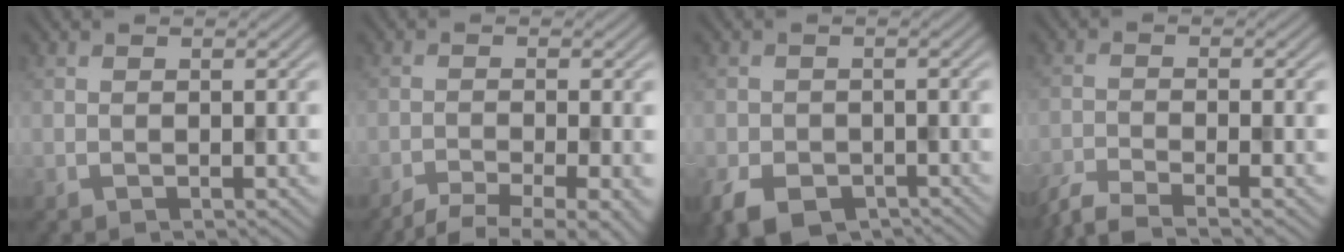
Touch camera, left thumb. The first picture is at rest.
{"total": 6.8, "force": [-5.1, 1.3, 4.3], "torque": [-0.062, -0.015, -0.080]}
{"total": 5.2, "force": [-3.2, 3.3, 2.6], "torque": [-0.049, -0.017, -0.058]}
{"total": 5.2, "force": [-4.3, 0.7, 3.0], "torque": [-0.054, -0.009, -0.089]}